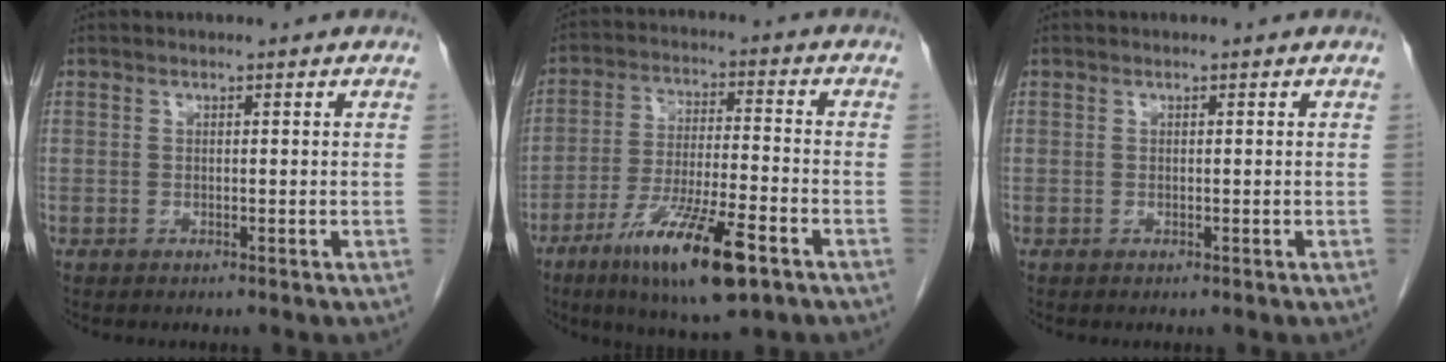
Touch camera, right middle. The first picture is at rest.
{"total": 14.3, "force": [-8.0, 2.1, 11.7], "torque": [-0.215, -0.025, -0.134]}
{"total": 0.0}